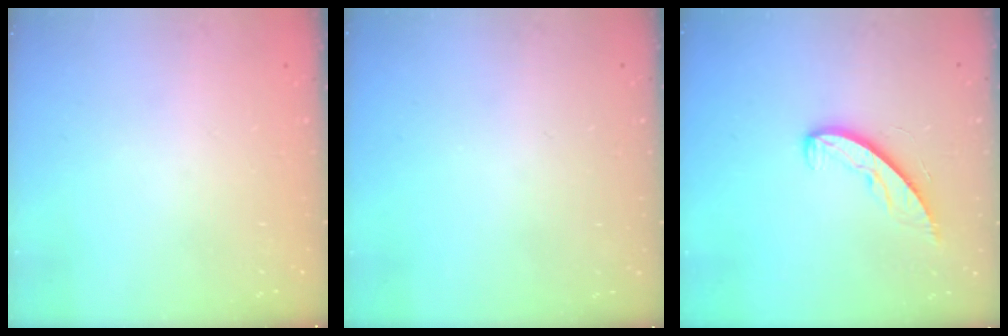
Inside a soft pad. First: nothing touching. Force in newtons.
{"total": 0.0}
{"total": 8.0, "press": 7.9, "slide": 0.9}